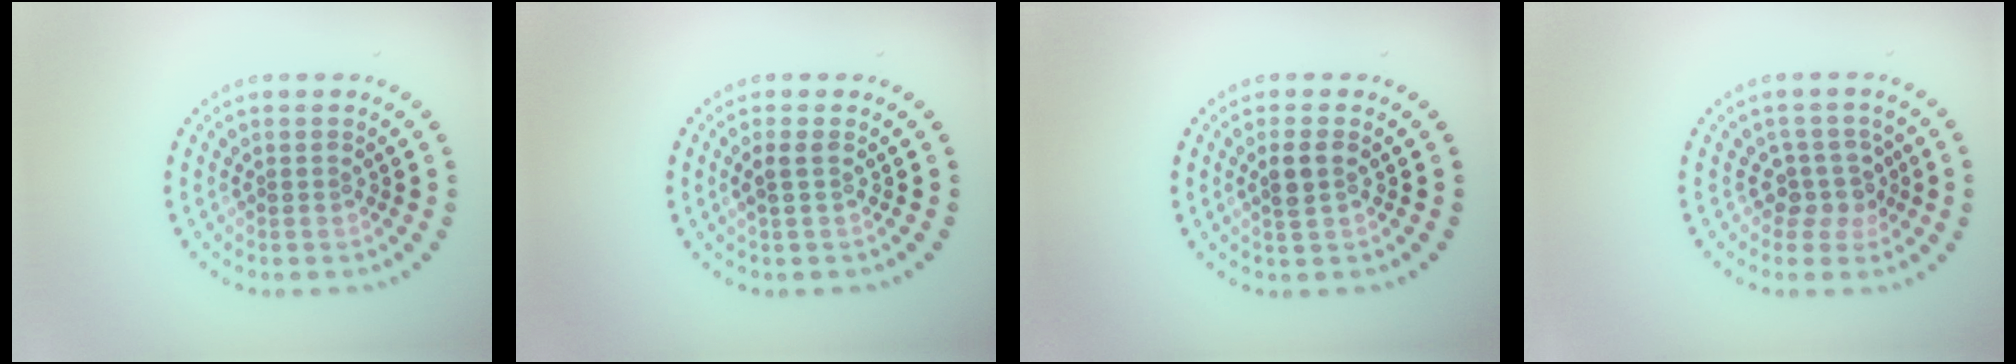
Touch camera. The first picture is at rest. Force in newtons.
{"total": 1.1, "press": 1.0, "slide": 0.4}
{"total": 1.9, "press": 1.7, "slide": 0.8}
{"total": 2.3, "press": 1.9, "slide": 1.4}